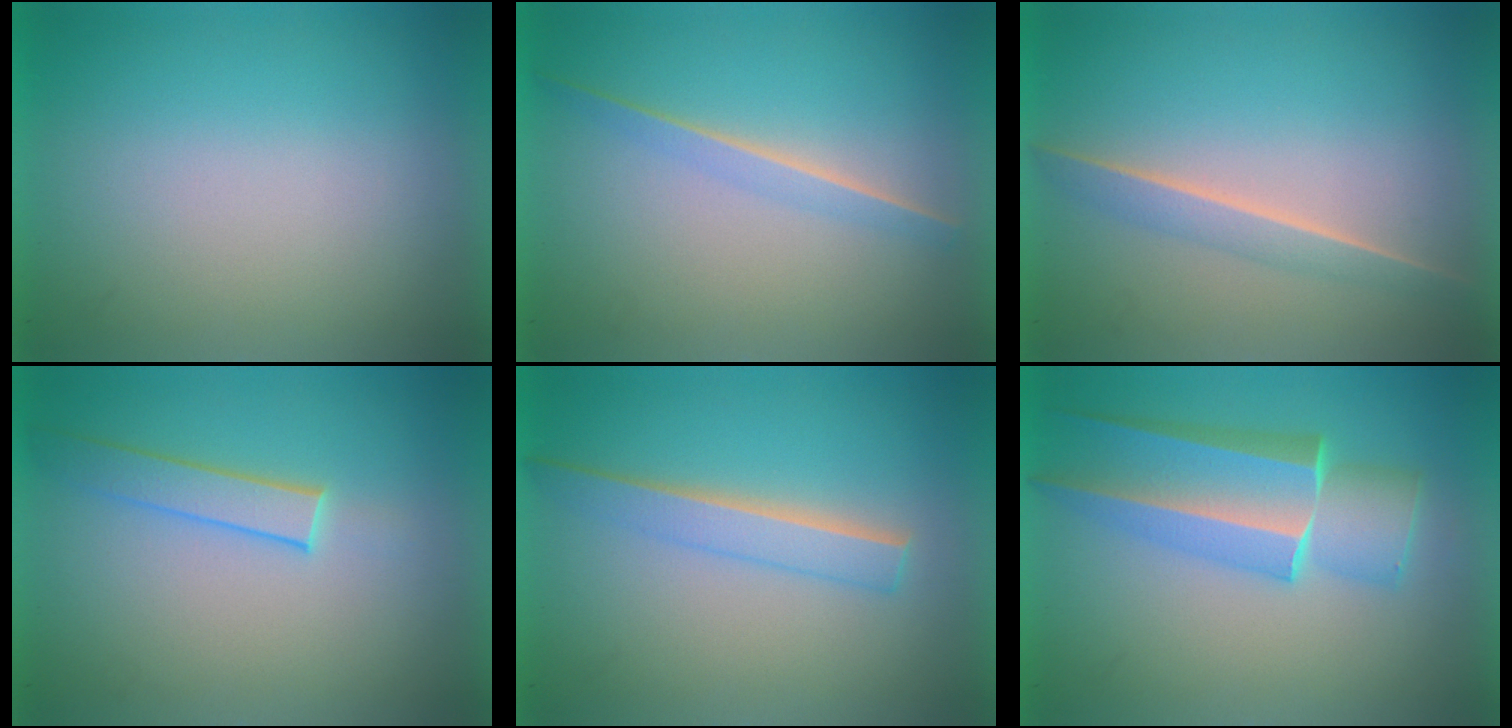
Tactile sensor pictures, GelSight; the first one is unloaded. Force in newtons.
{"total": 1.3}
{"total": 1.7}
{"total": 1.9}
{"total": 2.3}
{"total": 4.9}